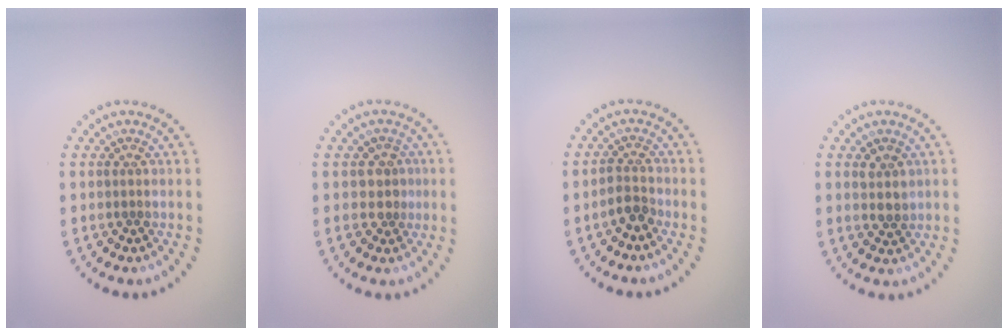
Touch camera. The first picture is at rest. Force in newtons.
{"total": 1.6, "press": 1.1, "slide": 1.1}
{"total": 1.8, "press": 1.5, "slide": 1.1}
{"total": 1.7, "press": 1.5, "slide": 0.9}